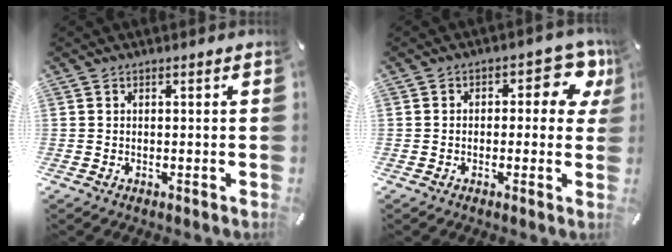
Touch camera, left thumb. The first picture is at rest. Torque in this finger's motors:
{"motor_torque": [-0.01, 0.01, 0.26, 0.16, 0.04]}